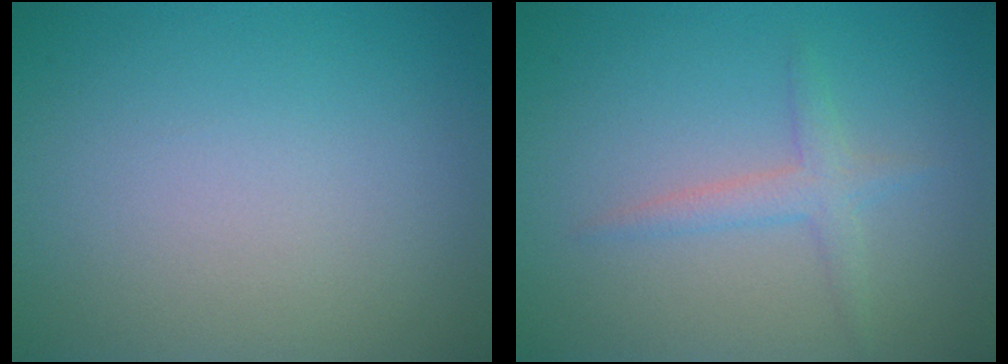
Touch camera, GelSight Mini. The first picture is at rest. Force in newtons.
{"total": 2.0, "press": 2.0, "slide": 0.1}